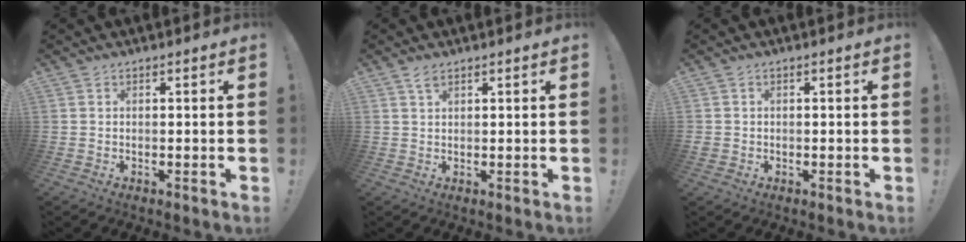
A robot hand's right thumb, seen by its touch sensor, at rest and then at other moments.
{"total": 2.3, "force": [1.6, 0.8, 1.4], "torque": [-0.026, -0.001, 0.028]}
{"total": 1.2, "force": [-0.2, 1.1, 0.3], "torque": [-0.013, 0.006, -0.003]}